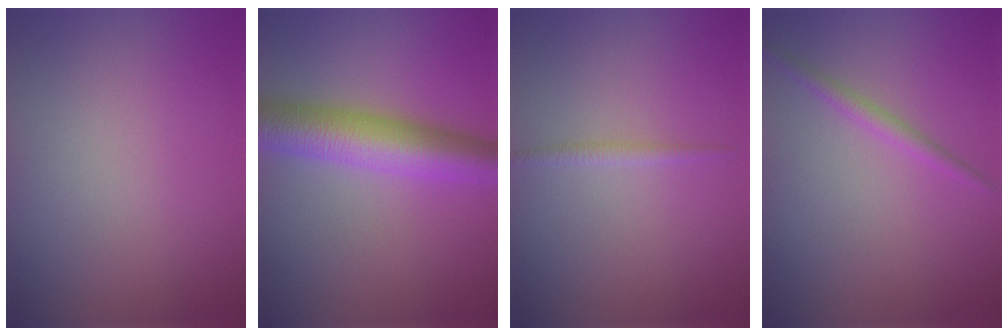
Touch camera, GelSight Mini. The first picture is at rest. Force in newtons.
{"total": 7.4, "press": 7.4, "slide": 0.1}
{"total": 0.9, "press": 0.9, "slide": 0.0}
{"total": 1.5, "press": 1.5, "slide": 0.0}